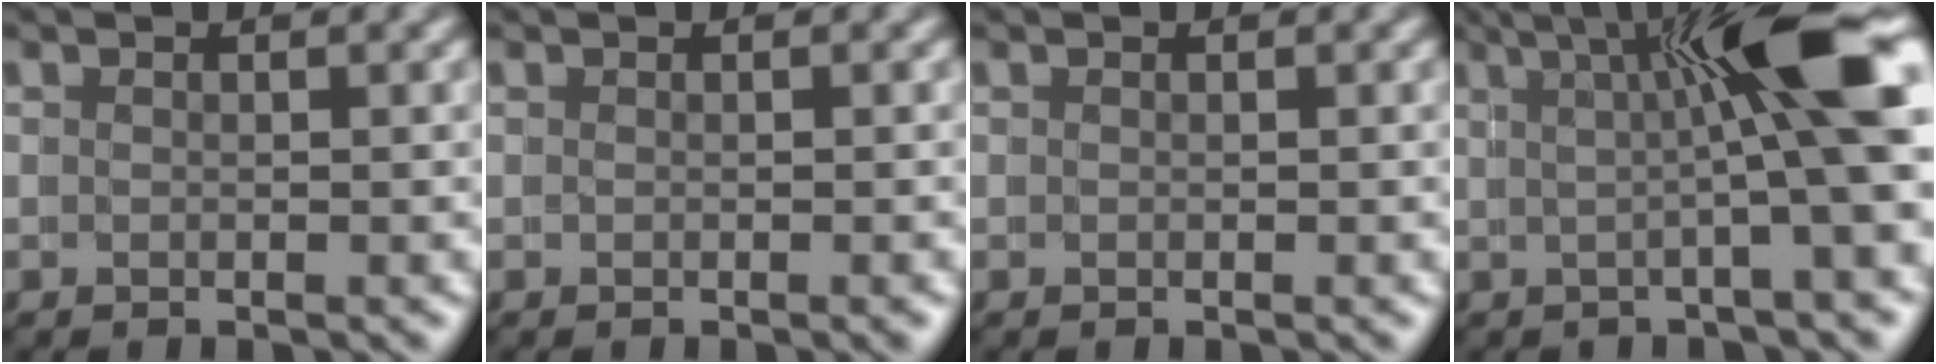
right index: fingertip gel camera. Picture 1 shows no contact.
{"total": 0.7, "force": [-0.1, -0.6, 0.3], "torque": [0.003, 0.004, -0.001]}
{"total": 0.0}
{"total": 8.3, "force": [1.7, 0.0, 8.2], "torque": [-0.091, 0.025, 0.026]}